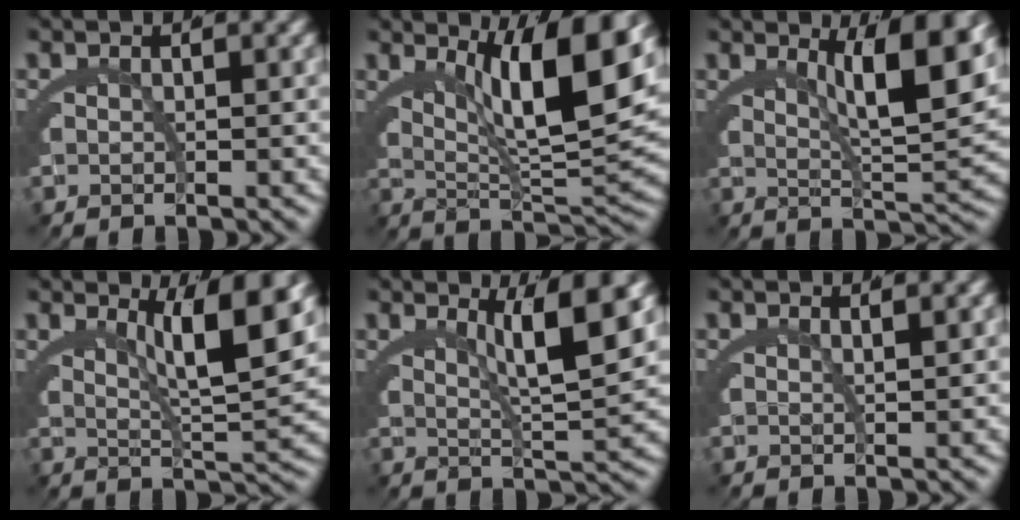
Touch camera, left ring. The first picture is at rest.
{"total": 10.4, "force": [3.2, 2.8, 9.5], "torque": [-0.132, 0.006, 0.053]}
{"total": 7.6, "force": [2.9, 1.4, 6.9], "torque": [-0.095, -0.003, 0.051]}
{"total": 6.9, "force": [2.7, 1.0, 6.2], "torque": [-0.090, -0.001, 0.048]}
{"total": 5.9, "force": [2.4, 0.7, 5.3], "torque": [-0.078, -0.003, 0.044]}
{"total": 1.1, "force": [0.9, 0.1, 0.6], "torque": [-0.012, -0.002, 0.019]}